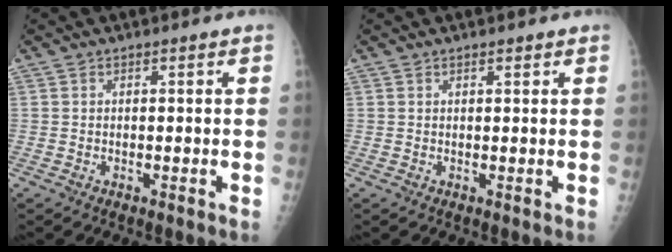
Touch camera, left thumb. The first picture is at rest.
{"total": 0.8, "force": [0.6, 0.3, 0.5], "torque": [-0.008, -0.003, 0.009]}